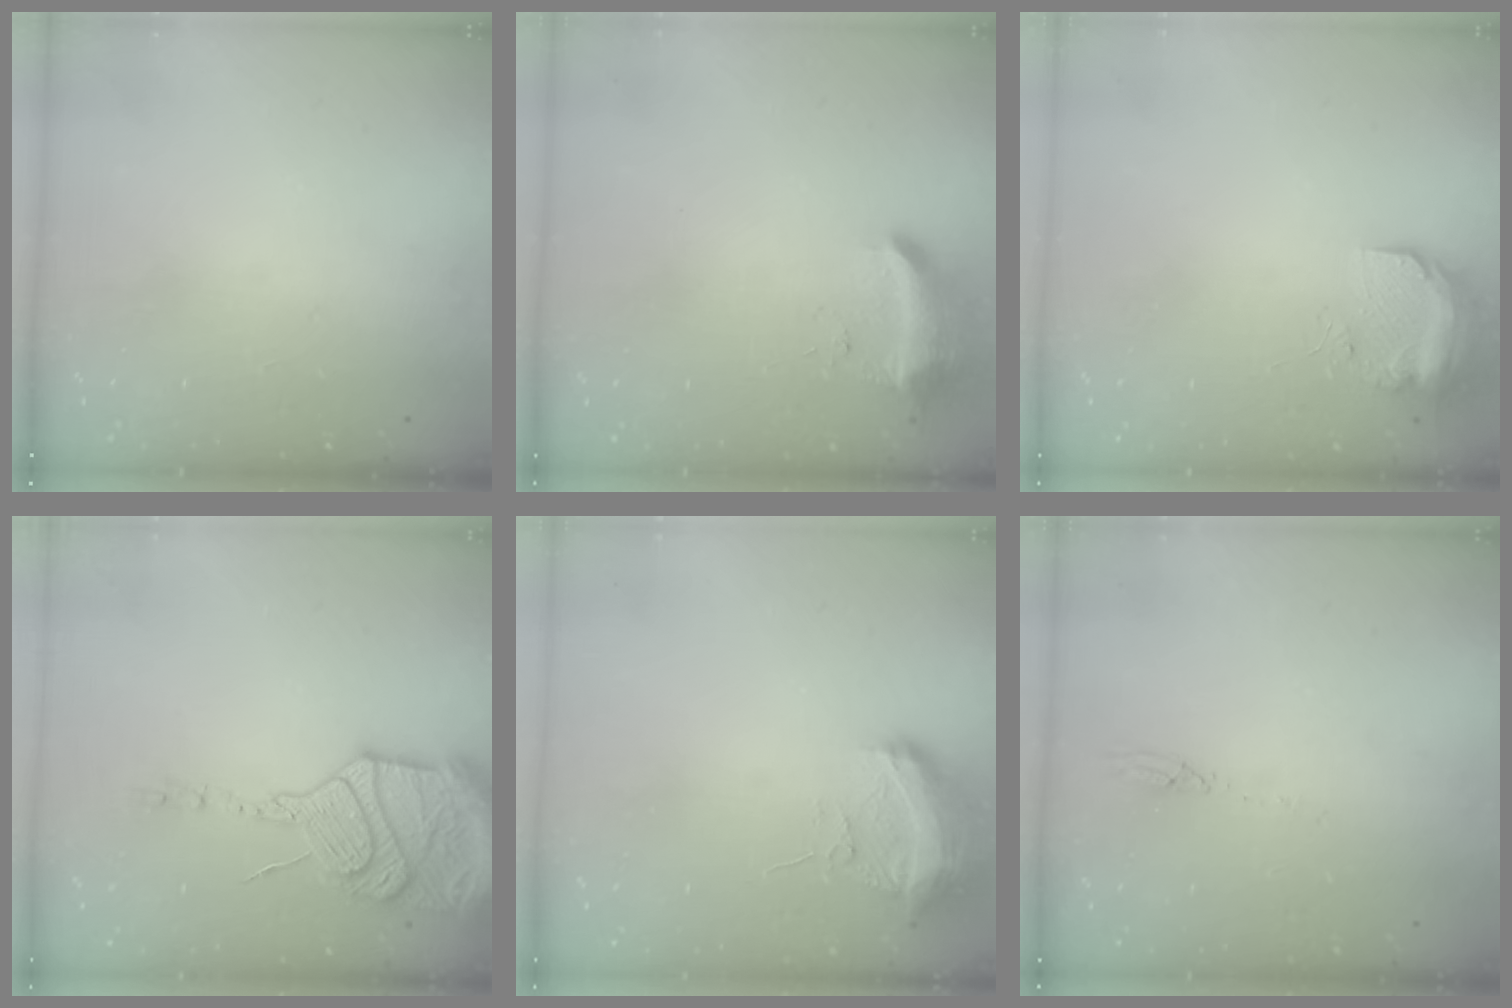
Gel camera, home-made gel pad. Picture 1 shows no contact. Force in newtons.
{"total": 8.9, "press": 8.8, "slide": 1.6}
{"total": 17.0, "press": 11.4, "slide": 12.7}
{"total": 20.3, "press": 20.1, "slide": 2.1}
{"total": 10.0, "press": 10.0, "slide": 0.8}
{"total": 2.7, "press": 2.7, "slide": 0.2}